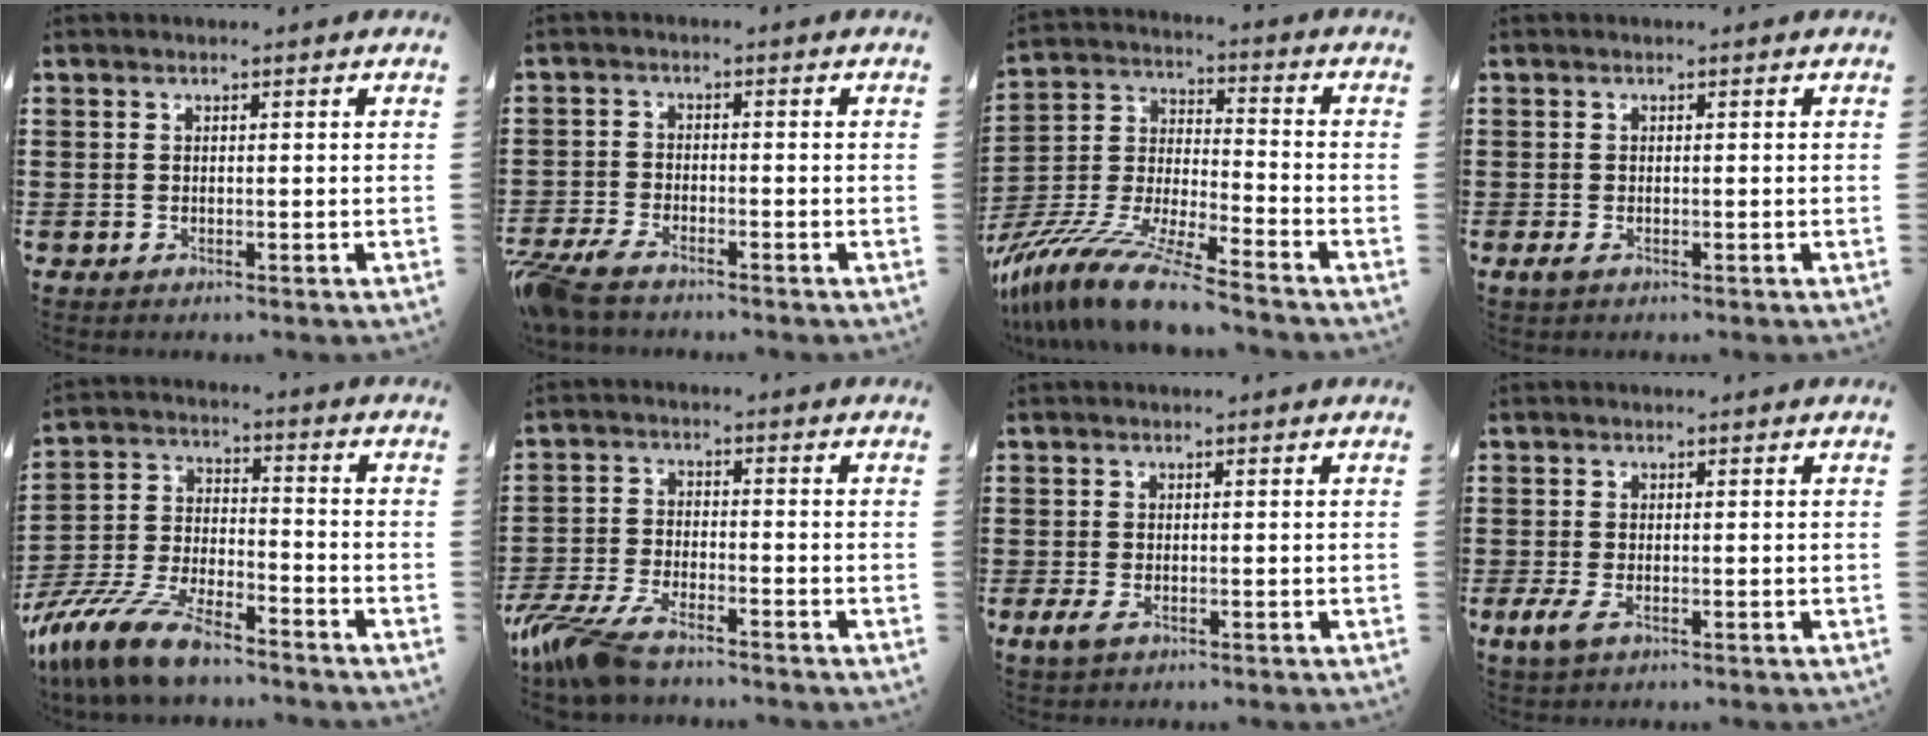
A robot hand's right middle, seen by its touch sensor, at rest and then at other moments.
{"total": 3.9, "force": [-3.5, 0.7, 1.6], "torque": [-0.063, -0.013, -0.080]}
{"total": 12.8, "force": [-11.3, 0.2, 6.0], "torque": [-0.134, 0.007, -0.227]}
{"total": 0.8, "force": [-0.3, 0.3, 0.7], "torque": [-0.022, -0.007, -0.008]}
{"total": 11.5, "force": [-9.9, 2.3, 5.4], "torque": [-0.125, 0.018, -0.200]}
{"total": 7.7, "force": [-6.1, 1.6, 4.4], "torque": [-0.121, -0.010, -0.125]}
{"total": 1.6, "force": [-0.4, 0.6, 1.4], "torque": [-0.042, -0.009, -0.011]}
{"total": 2.4, "force": [-0.7, 0.8, 2.1], "torque": [-0.059, -0.010, -0.019]}